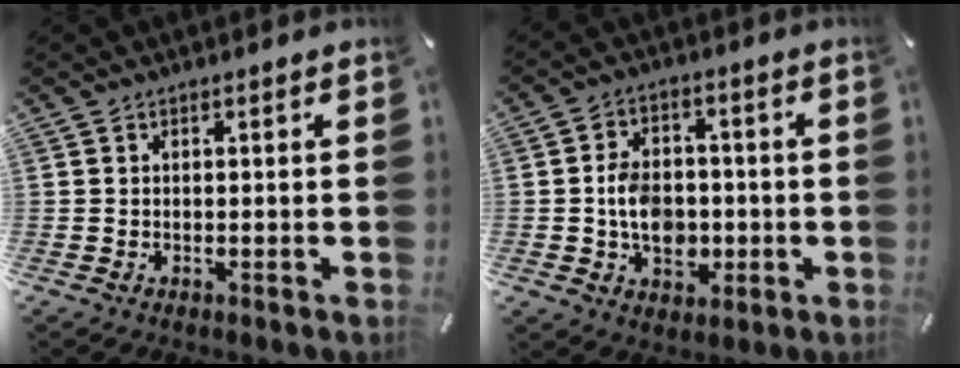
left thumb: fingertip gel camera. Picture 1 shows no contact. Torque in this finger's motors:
{"motor_torque": [1.75, 1.95, 1.14, 0.22, 0.17]}